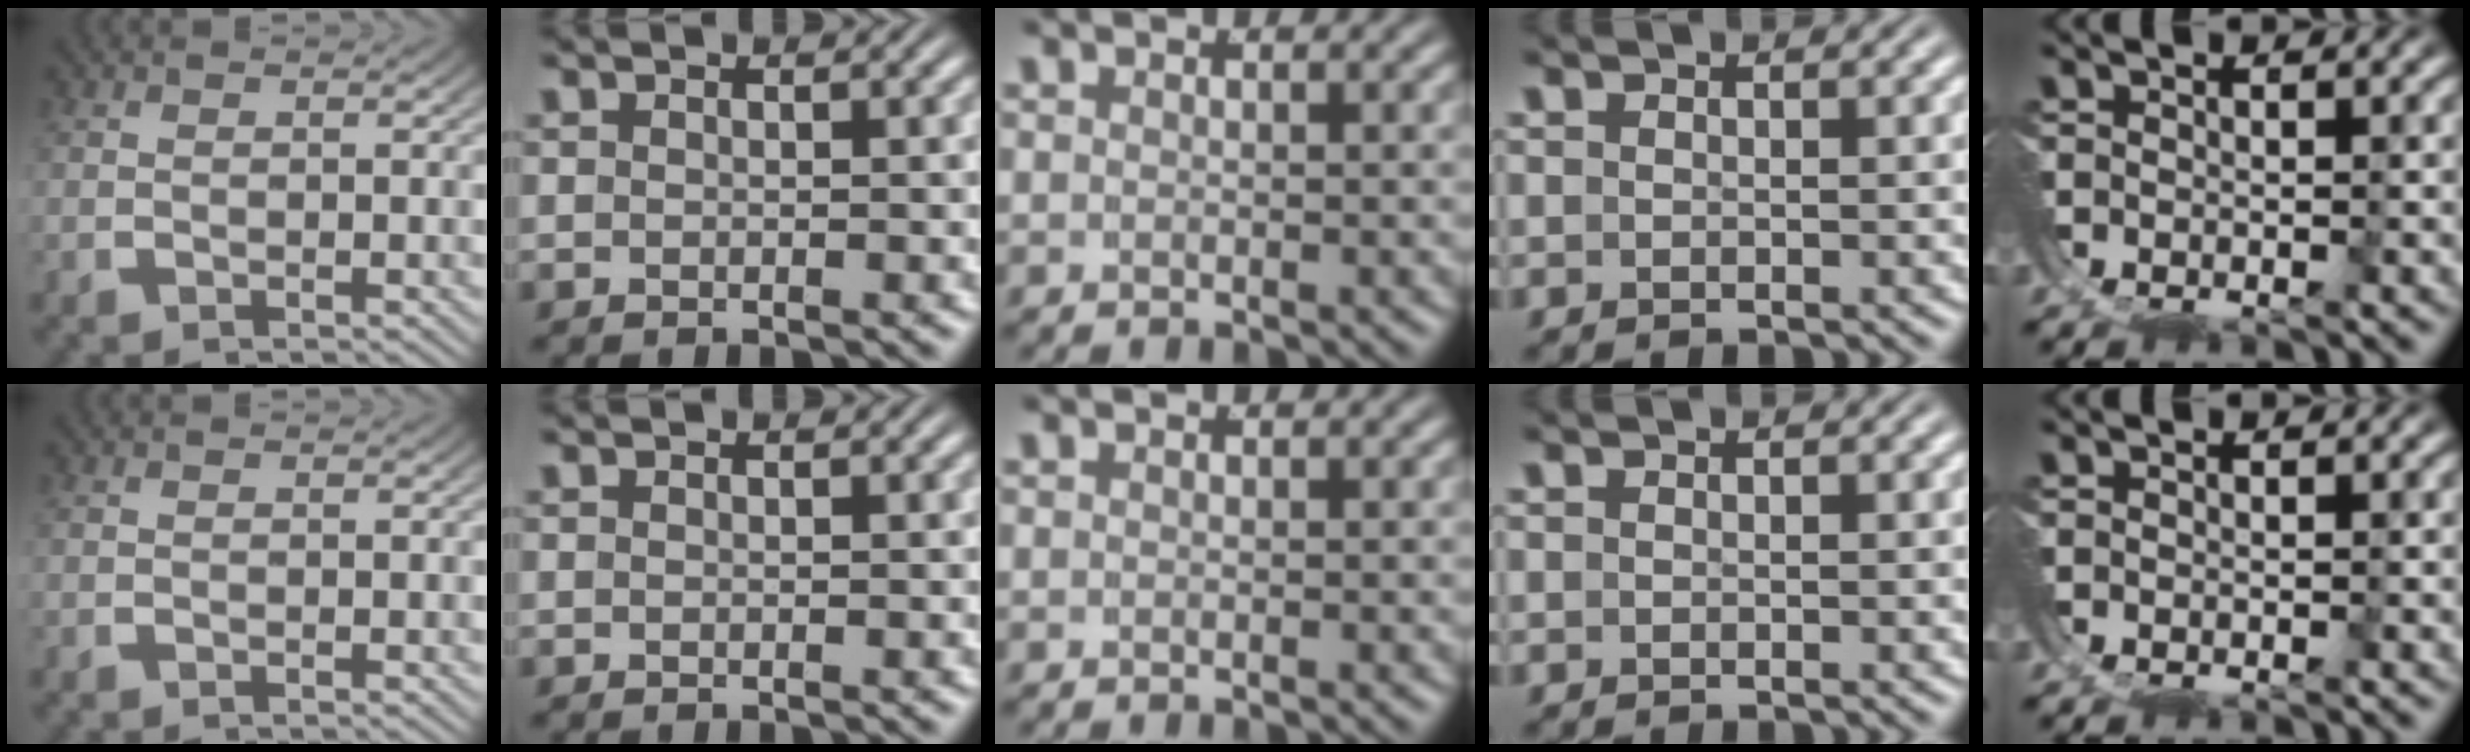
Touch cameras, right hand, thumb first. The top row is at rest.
{}